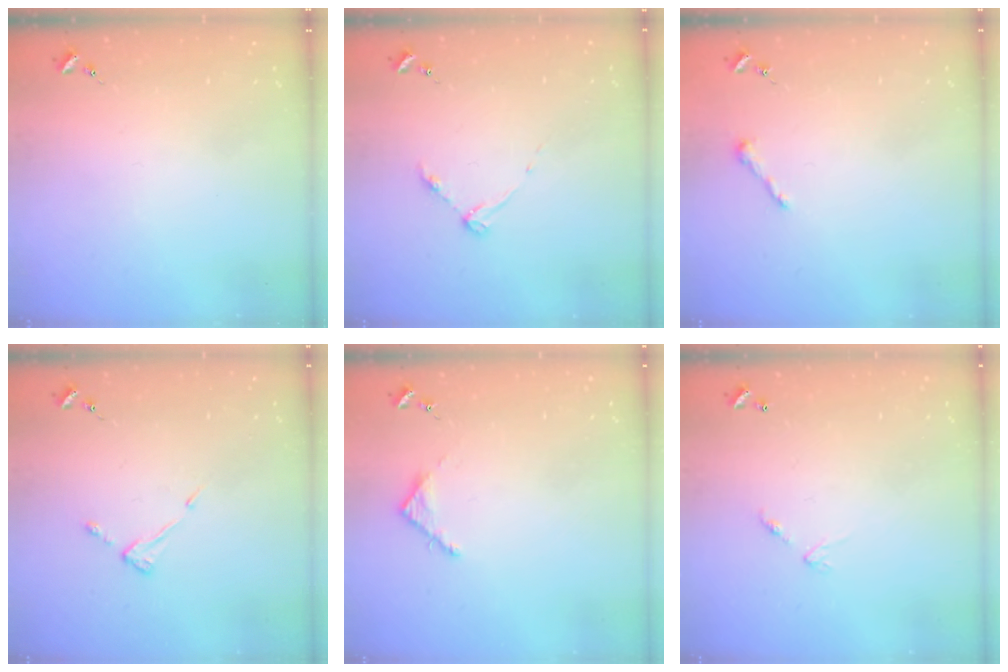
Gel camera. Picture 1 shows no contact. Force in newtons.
{"total": 3.3, "press": 3.3, "slide": 0.5}
{"total": 3.6, "press": 3.6, "slide": 0.4}
{"total": 4.4, "press": 4.3, "slide": 0.7}
{"total": 3.5, "press": 3.5, "slide": 0.3}
{"total": 5.8, "press": 5.8, "slide": 0.4}